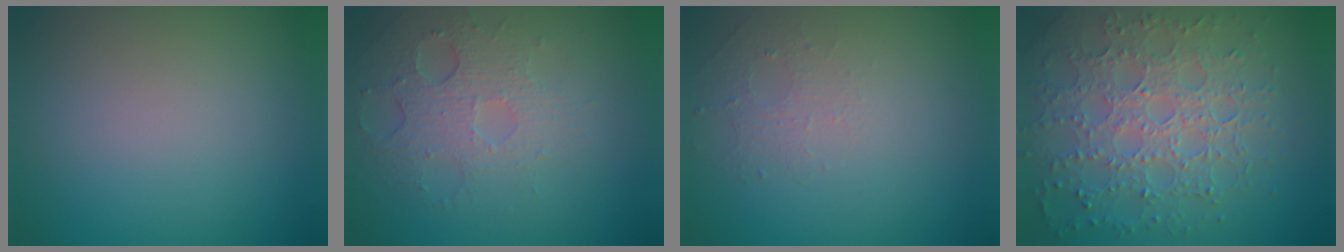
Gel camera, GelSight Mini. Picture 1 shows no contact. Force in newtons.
{"total": 3.6, "press": 3.3, "slide": 1.3}
{"total": 1.3, "press": 0.7, "slide": 1.2}
{"total": 7.8, "press": 5.7, "slide": 5.2}